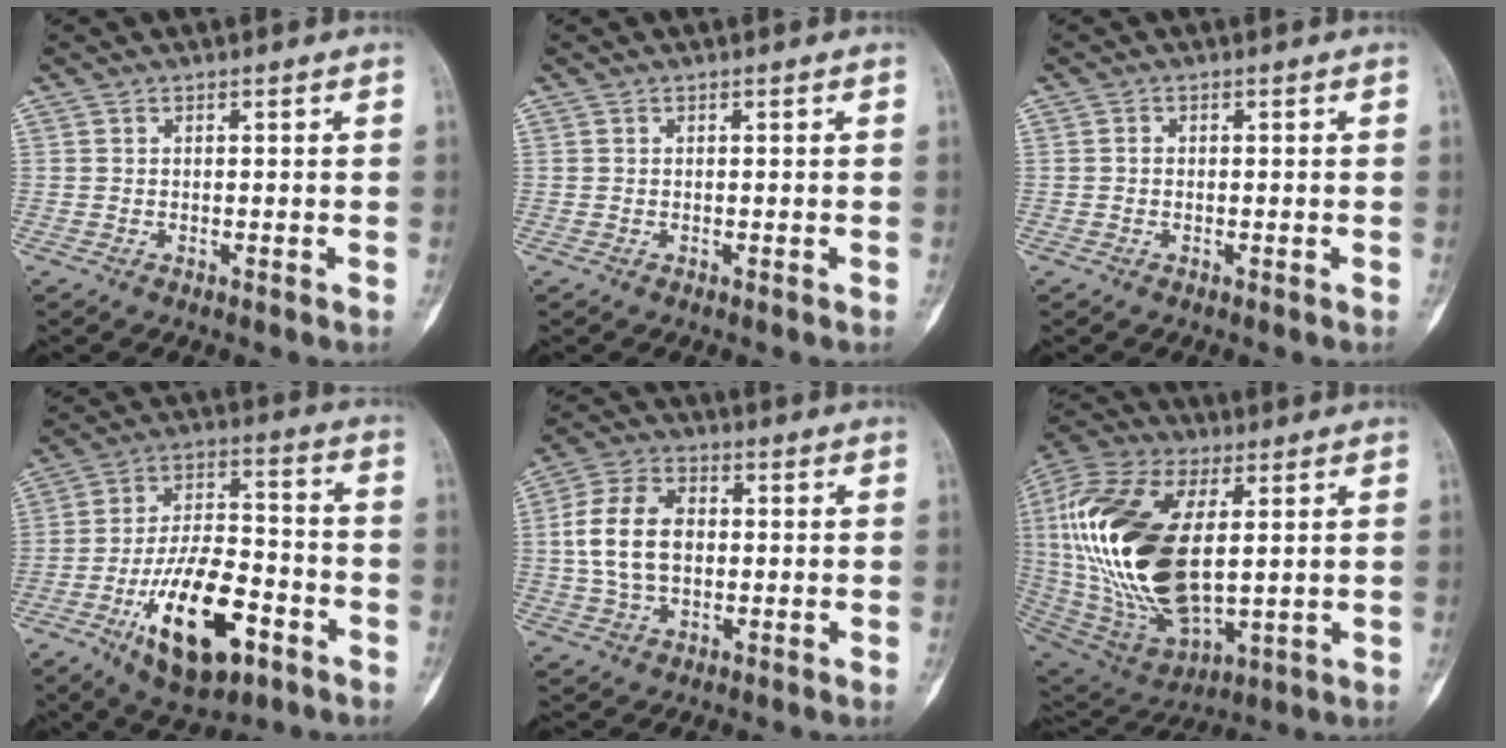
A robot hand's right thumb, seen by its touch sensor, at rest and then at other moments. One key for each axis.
{"total": 0.0}
{"total": 0.6, "fx": -0.2, "fy": 0.5, "fz": 0.3, "tx": 0.001, "ty": 0.002, "tz": -0.006}
{"total": 19.3, "fx": -8.2, "fy": 8.8, "fz": 15.0, "tx": -0.243, "ty": 0.043, "tz": -0.132}
{"total": 11.3, "fx": 0.4, "fy": 7.5, "fz": 8.4, "tx": -0.155, "ty": 0.016, "tz": 0.005}
{"total": 28.7, "fx": 3.4, "fy": 14.7, "fz": 24.4, "tx": -0.508, "ty": -0.017, "tz": 0.068}